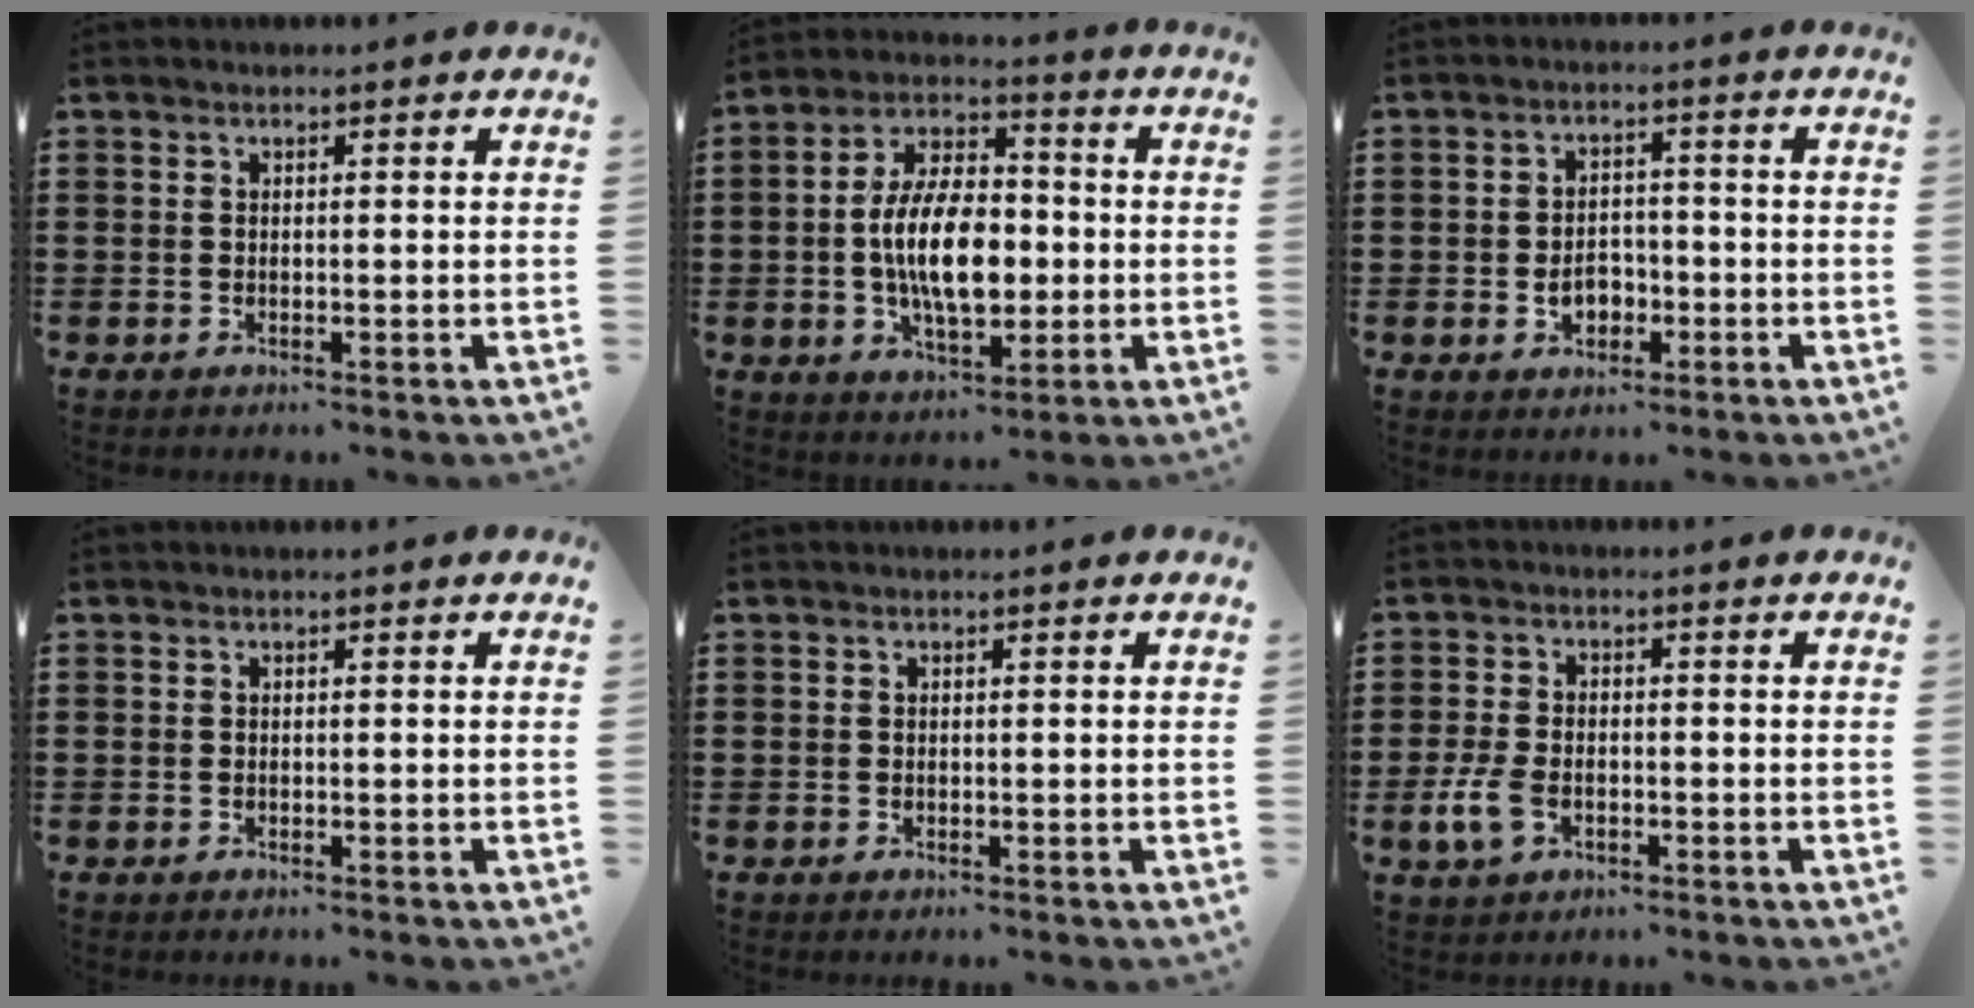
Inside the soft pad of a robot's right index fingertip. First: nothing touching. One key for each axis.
{"total": 11.4, "fx": -1.1, "fy": 6.0, "fz": 9.6, "tx": -0.190, "ty": -0.002, "tz": -0.024}
{"total": 3.9, "fx": -1.2, "fy": 2.8, "fz": 2.4, "tx": -0.040, "ty": -0.002, "tz": -0.025}
{"total": 0.0}
{"total": 0.0}
{"total": 4.6, "fx": -1.6, "fy": 2.7, "fz": 3.4, "tx": -0.094, "ty": -0.009, "tz": -0.034}